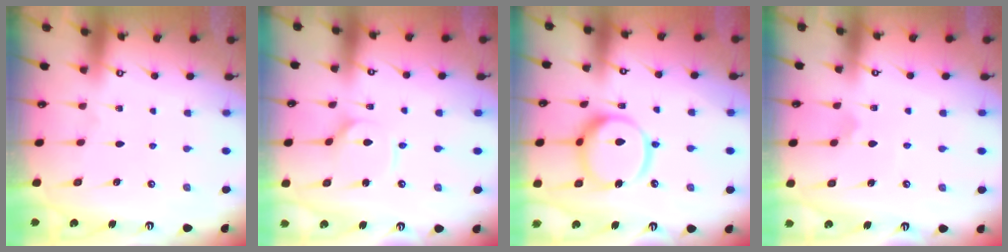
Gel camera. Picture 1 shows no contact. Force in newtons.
{"total": 2.9, "press": 2.9, "slide": 0.4}
{"total": 18.3, "press": 18.2, "slide": 2.0}
{"total": 3.1, "press": 3.1, "slide": 0.5}